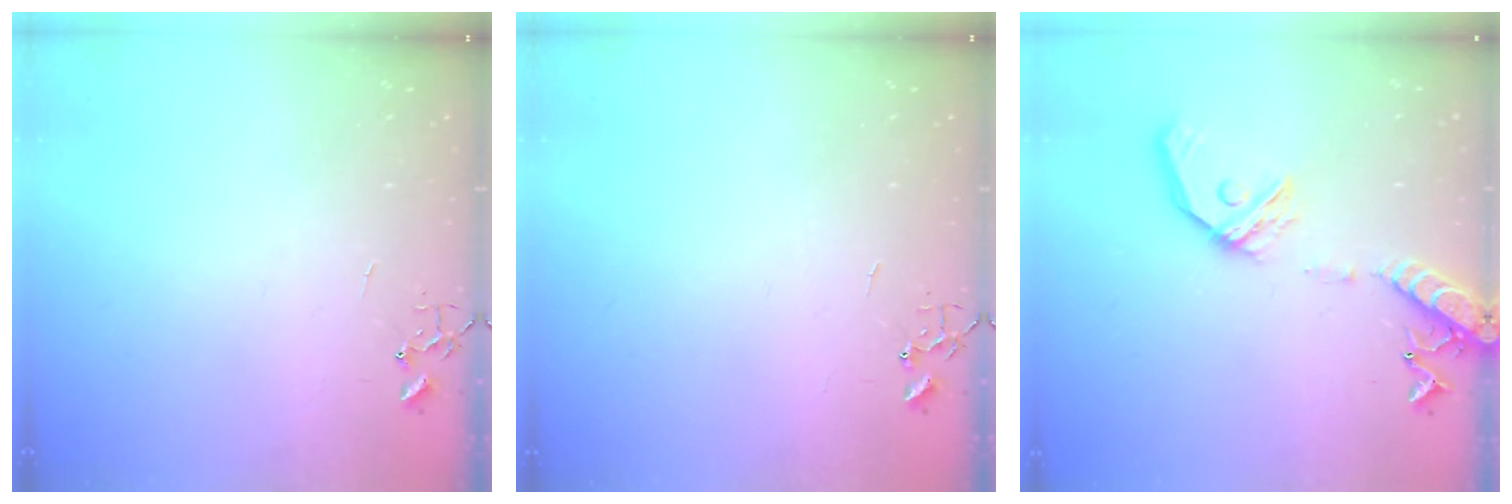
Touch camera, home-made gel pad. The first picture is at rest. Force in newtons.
{"total": 0.0}
{"total": 16.3, "press": 16.0, "slide": 3.2}